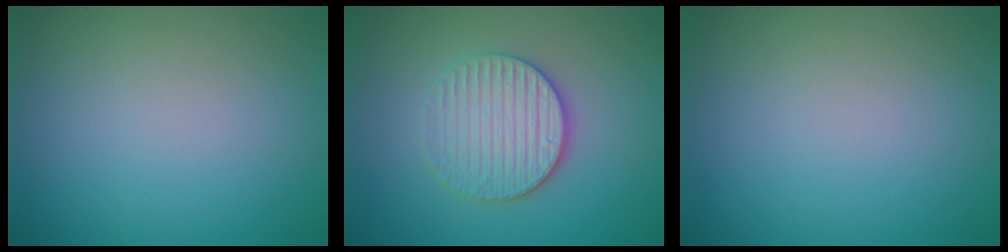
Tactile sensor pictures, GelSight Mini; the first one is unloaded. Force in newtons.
{"total": 3.9, "press": 3.4, "slide": 1.9}
{"total": 0.0}